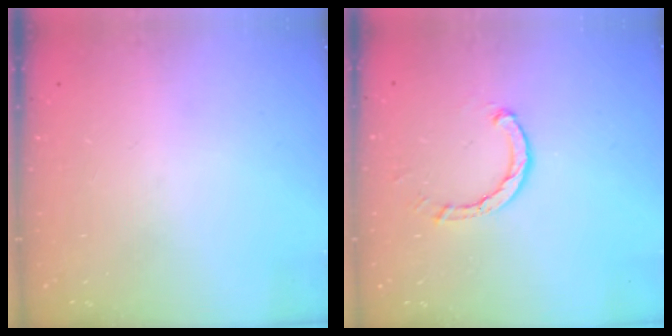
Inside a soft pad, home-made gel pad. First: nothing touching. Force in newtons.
{"total": 2.6, "press": 2.6, "slide": 0.3}